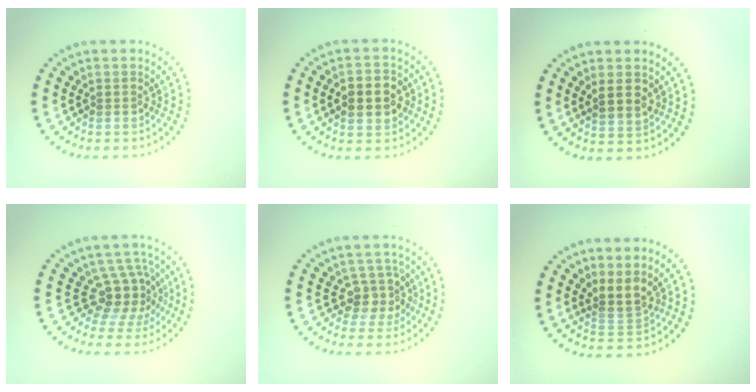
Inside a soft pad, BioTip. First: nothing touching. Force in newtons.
{"total": 3.7, "press": 3.7, "slide": 0.2}
{"total": 2.0, "press": 1.9, "slide": 0.6}
{"total": 4.0, "press": 2.8, "slide": 2.8}
{"total": 3.0, "press": 2.4, "slide": 1.8}
{"total": 2.4, "press": 2.0, "slide": 1.5}